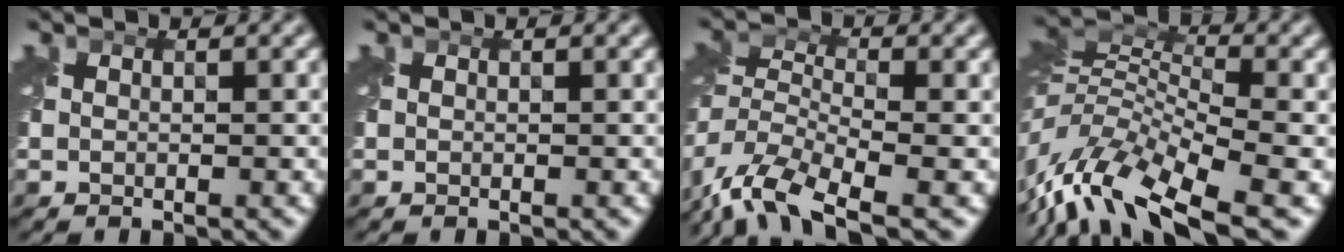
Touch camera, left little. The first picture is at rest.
{"total": 0.0}
{"total": 9.9, "force": [-7.6, 3.1, 5.6], "torque": [-0.115, -0.015, -0.145]}
{"total": 11.5, "force": [-5.9, 4.8, 8.7], "torque": [-0.172, 0.004, -0.120]}